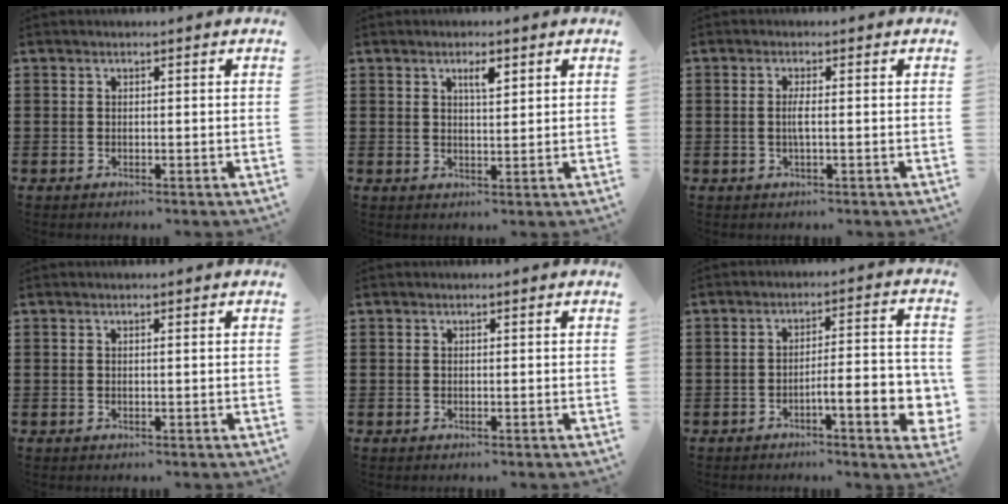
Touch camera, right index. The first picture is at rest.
{"total": 2.6, "force": [1.5, 0.6, 2.0], "torque": [-0.034, 0.000, 0.023]}
{"total": 2.1, "force": [-0.3, -0.1, 2.0], "torque": [-0.048, -0.007, -0.010]}
{"total": 0.0}
{"total": 0.0}
{"total": 7.9, "force": [-2.9, 1.6, 7.2], "torque": [-0.107, -0.006, -0.047]}